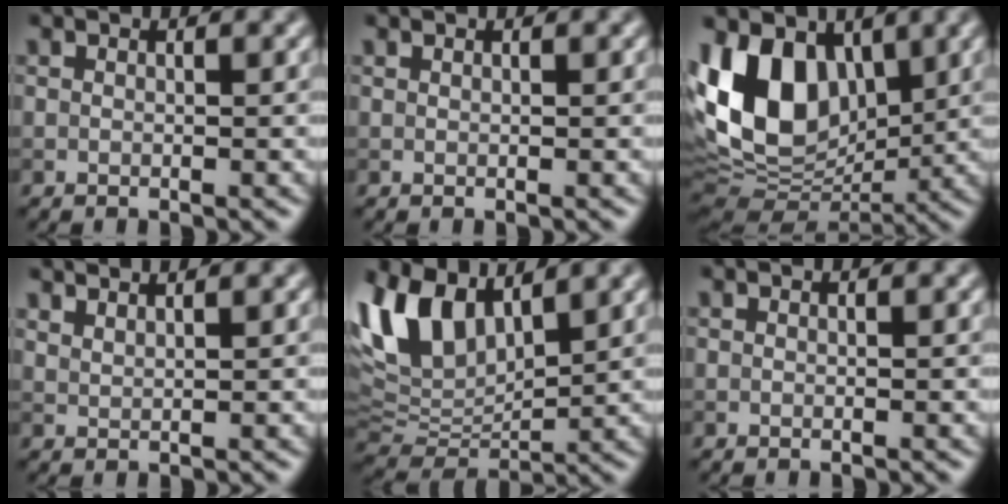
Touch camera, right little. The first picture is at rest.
{"total": 0.0}
{"total": 12.4, "force": [3.2, 8.3, 8.6], "torque": [-0.172, 0.000, 0.048]}
{"total": 2.1, "force": [1.9, 0.5, 0.8], "torque": [0.002, -0.001, 0.019]}
{"total": 8.7, "force": [4.6, 4.7, 5.7], "torque": [-0.135, 0.000, 0.087]}
{"total": 0.0}